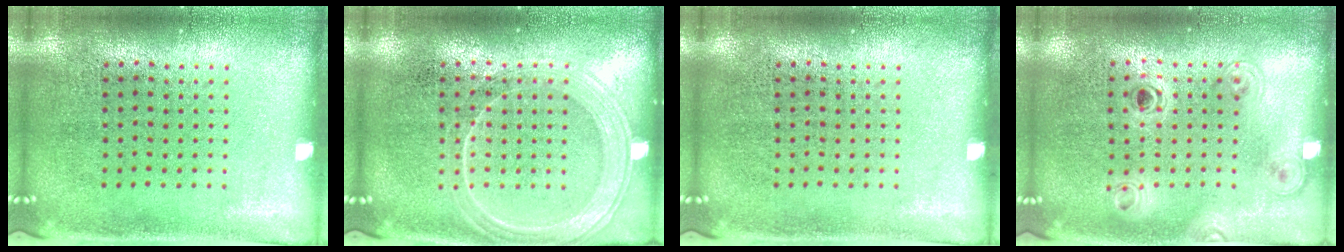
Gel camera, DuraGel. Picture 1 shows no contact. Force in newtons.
{"total": 2.6, "press": 2.5, "slide": 0.6}
{"total": 0.0}
{"total": 1.4, "press": 1.2, "slide": 0.7}